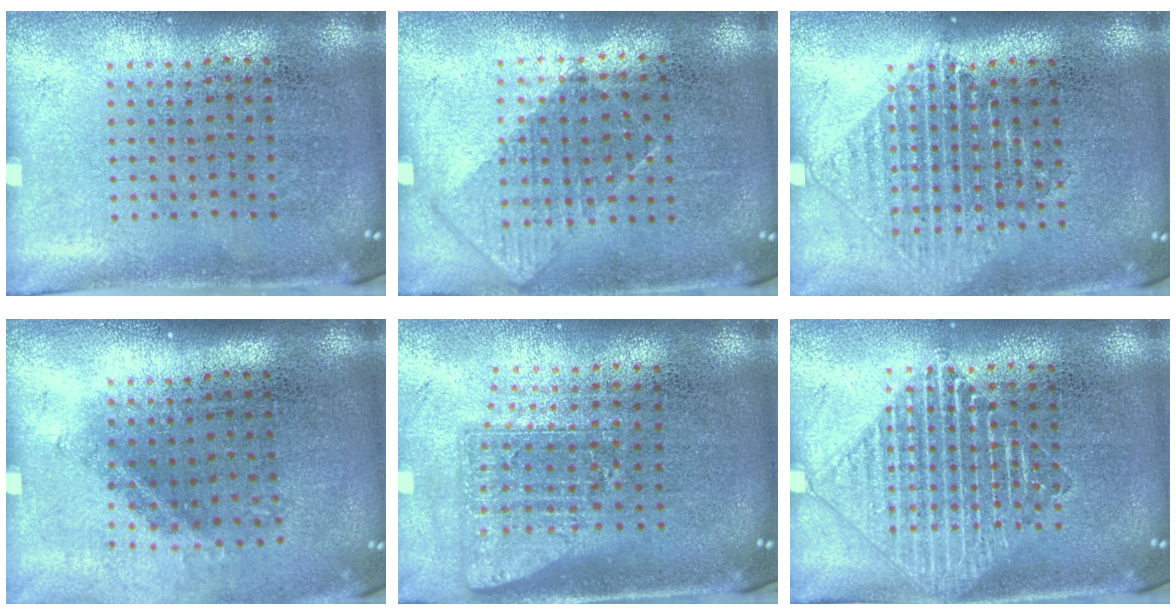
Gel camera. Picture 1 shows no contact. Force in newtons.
{"total": 0.8, "press": 0.6, "slide": 0.4}
{"total": 1.2, "press": 1.1, "slide": 0.5}
{"total": 1.5, "press": 0.9, "slide": 1.2}
{"total": 1.6, "press": 1.2, "slide": 1.0}
{"total": 2.8, "press": 2.8, "slide": 0.5}